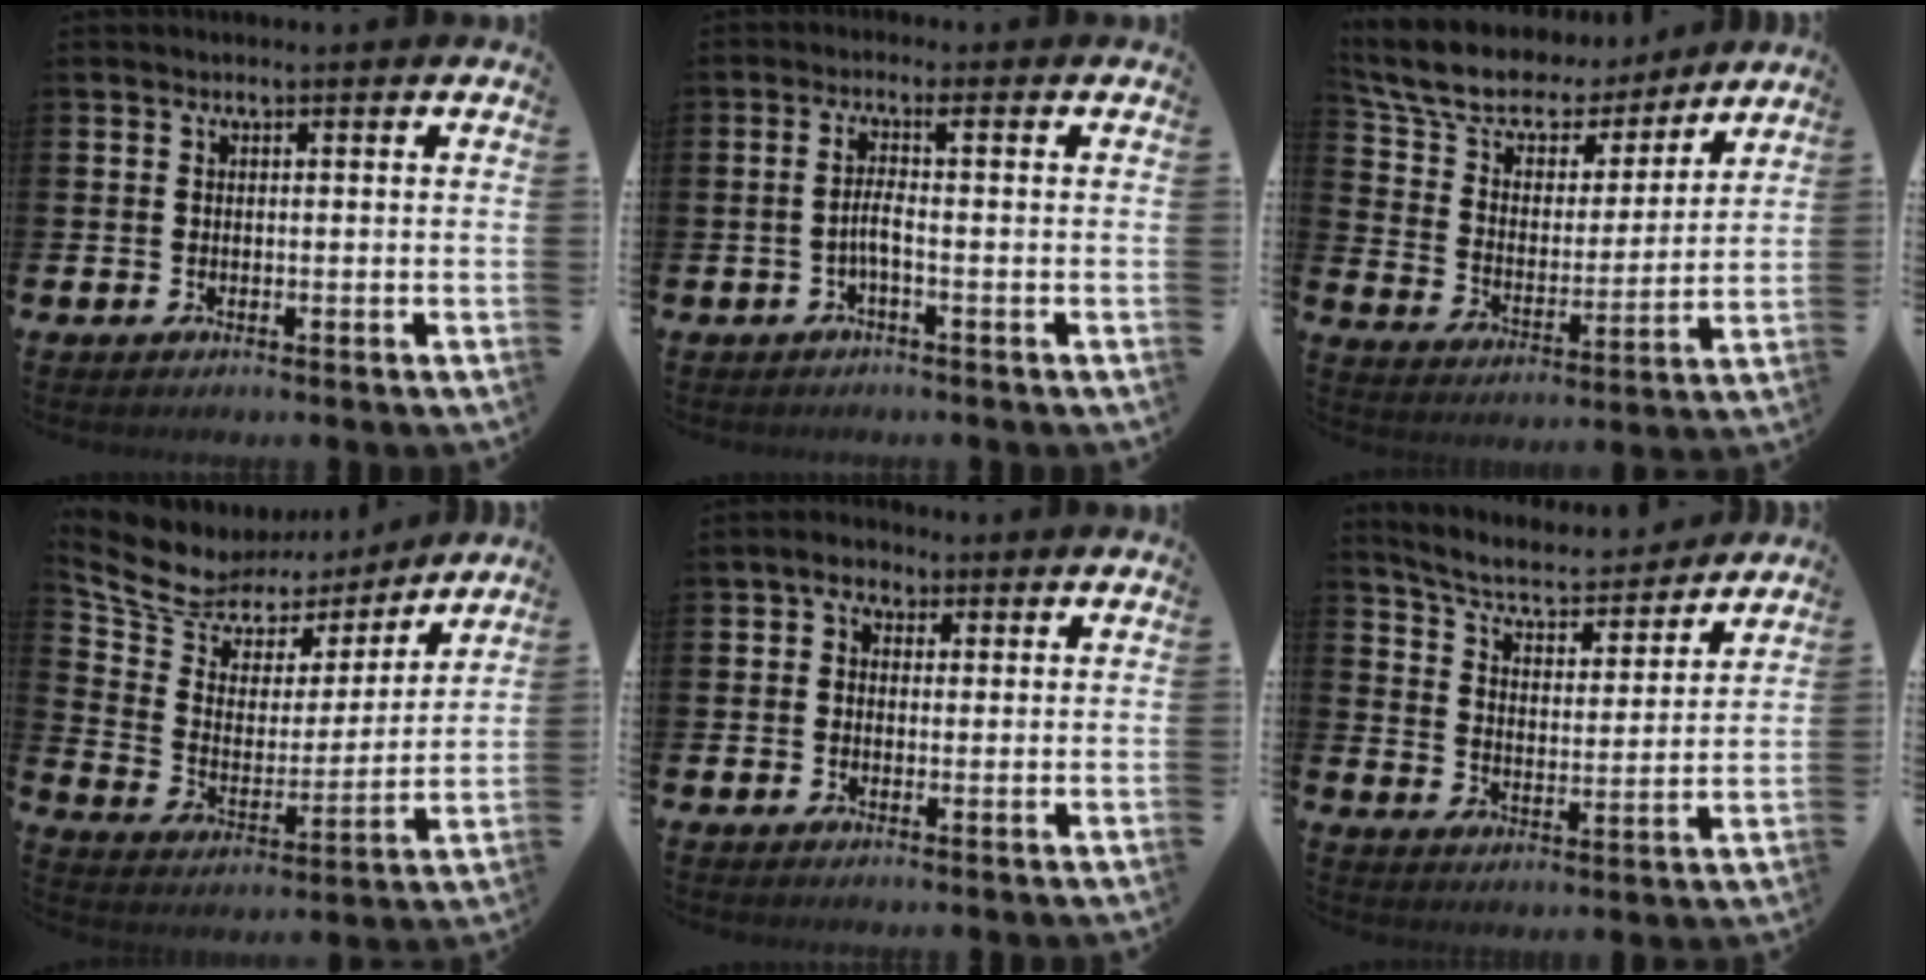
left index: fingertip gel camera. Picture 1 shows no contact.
{"total": 2.7, "force": [-0.7, -0.2, 2.6], "torque": [-0.056, 0.003, -0.015]}
{"total": 10.2, "force": [8.9, 4.2, 2.9], "torque": [-0.110, -0.050, 0.161]}
{"total": 8.0, "force": [6.8, 4.0, 1.1], "torque": [-0.068, -0.049, 0.117]}
{"total": 2.6, "force": [1.5, 2.0, 0.9], "torque": [-0.018, 0.005, 0.022]}
{"total": 6.5, "force": [6.0, 1.4, 2.0], "torque": [-0.076, -0.046, 0.099]}